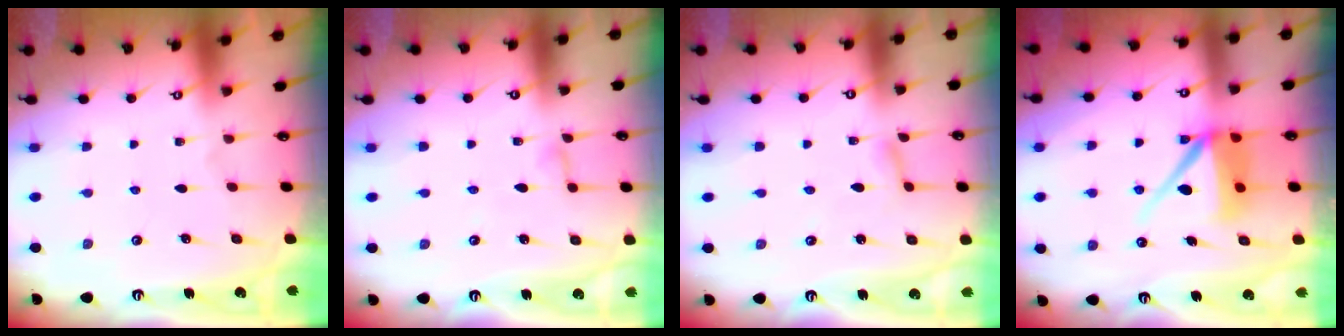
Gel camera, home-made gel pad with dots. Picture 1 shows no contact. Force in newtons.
{"total": 2.3, "press": 2.3, "slide": 0.2}
{"total": 2.5, "press": 2.5, "slide": 0.4}
{"total": 9.5, "press": 9.5, "slide": 0.9}